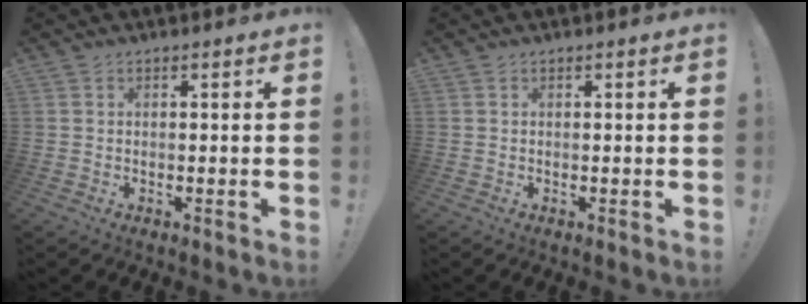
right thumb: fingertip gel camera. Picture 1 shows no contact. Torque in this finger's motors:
{"motor_torque": [-0.08, 0.15, 0.08, -0.16, 0.09]}